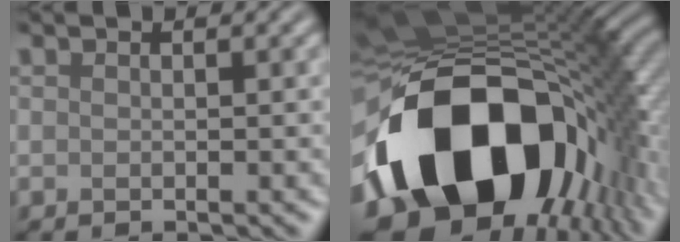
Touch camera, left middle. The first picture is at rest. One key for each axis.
{"total": 18.5, "fx": -5.5, "fy": 11.8, "fz": 13.1, "tx": -0.239, "ty": -0.029, "tz": -0.075}